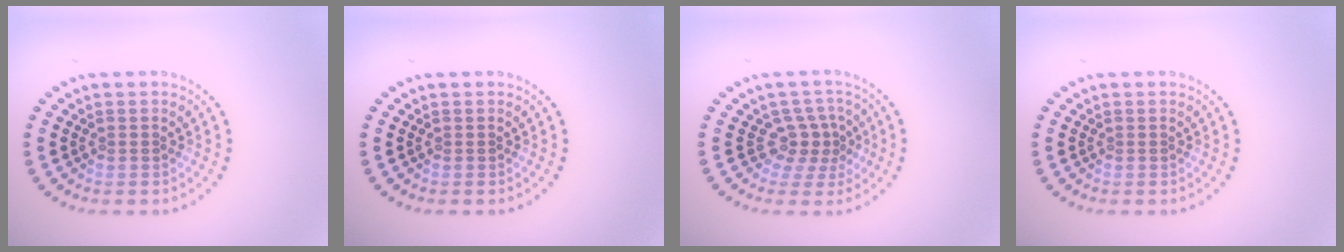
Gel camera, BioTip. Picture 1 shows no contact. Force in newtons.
{"total": 0.0}
{"total": 2.6, "press": 1.8, "slide": 1.9}
{"total": 0.0}